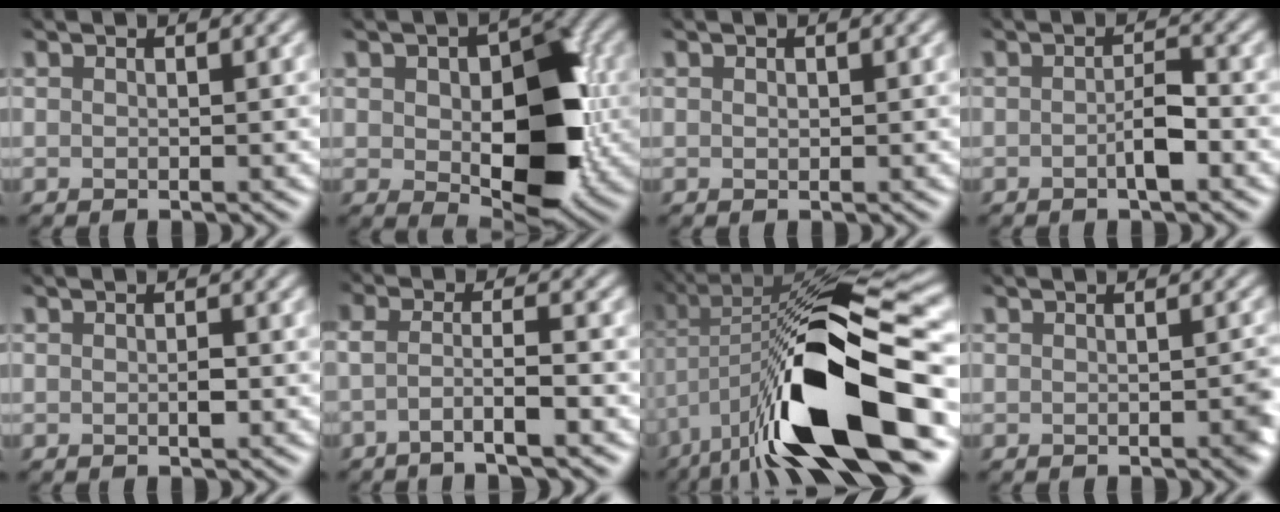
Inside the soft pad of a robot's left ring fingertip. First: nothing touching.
{"total": 9.8, "force": [-0.8, 5.7, 7.9], "torque": [-0.124, -0.004, -0.007]}
{"total": 0.0}
{"total": 2.4, "force": [-1.5, 0.6, 1.8], "torque": [-0.039, -0.004, -0.022]}
{"total": 0.8, "force": [-0.5, 0.2, 0.5], "torque": [-0.017, -0.003, -0.001]}
{"total": 3.4, "force": [-2.2, 0.6, 2.5], "torque": [-0.042, -0.014, -0.045]}
{"total": 15.7, "force": [-5.3, 5.3, 13.8], "torque": [-0.225, -0.001, -0.084]}
{"total": 1.3, "force": [-0.3, 0.4, 1.2], "torque": [-0.020, 0.000, 0.000]}